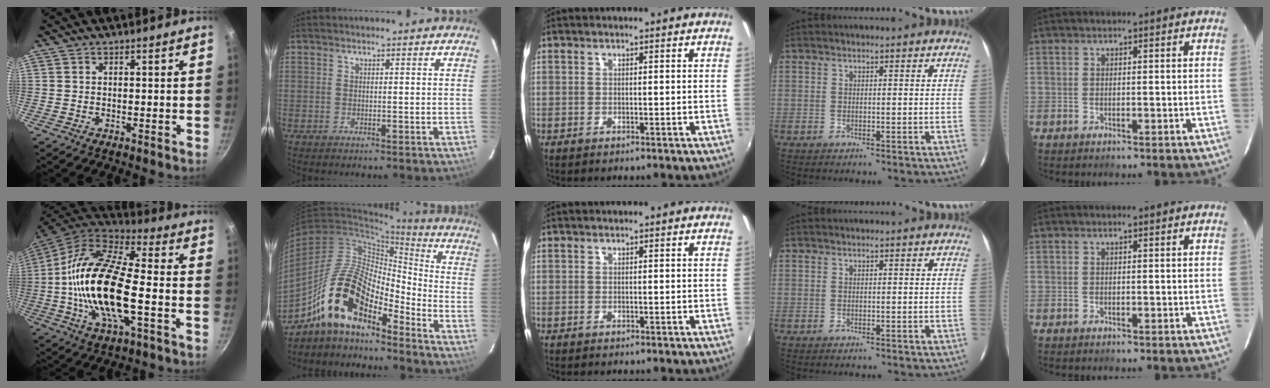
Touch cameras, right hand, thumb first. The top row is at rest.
{"thumb": {"total": 22.1, "force": [-2.8, 8.8, 20.0], "torque": [-0.384, 0.025, -0.072]}, "index": {"total": 17.0, "force": [-12.2, 5.9, 10.2], "torque": [-0.194, 0.007, -0.241]}}